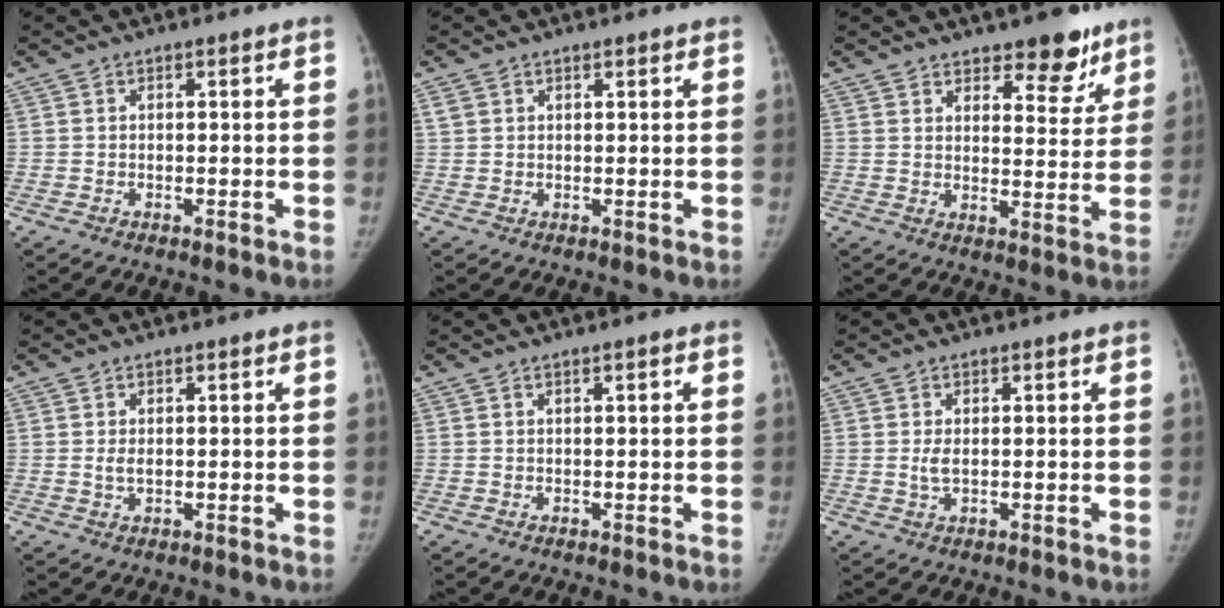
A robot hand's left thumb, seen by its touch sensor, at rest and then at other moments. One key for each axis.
{"total": 2.0, "fx": 1.3, "fy": 1.4, "fz": 0.7, "tx": 0.000, "ty": -0.002, "tz": 0.023}
{"total": 9.2, "fx": 6.8, "fy": 4.4, "fz": 4.3, "tx": -0.009, "ty": -0.043, "tz": 0.097}
{"total": 1.6, "fx": 0.3, "fy": 1.0, "fz": 1.2, "tx": -0.019, "ty": -0.004, "tz": 0.007}
{"total": 0.7, "fx": 0.3, "fy": 0.1, "fz": 0.6, "tx": -0.008, "ty": 0.002, "tz": 0.005}
{"total": 1.9, "fx": 0.3, "fy": 1.0, "fz": 1.5, "tx": -0.030, "ty": -0.004, "tz": 0.008}